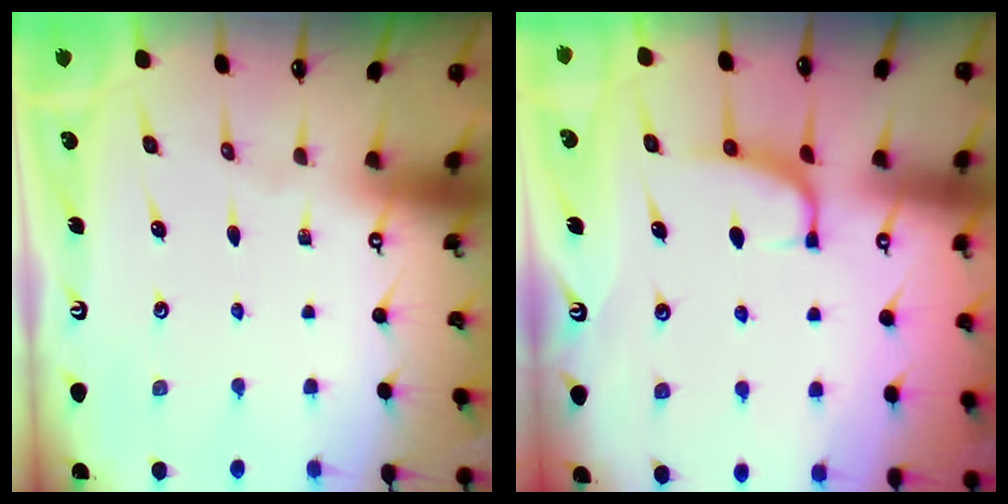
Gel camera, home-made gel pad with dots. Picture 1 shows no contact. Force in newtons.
{"total": 1.5, "press": 1.3, "slide": 0.7}